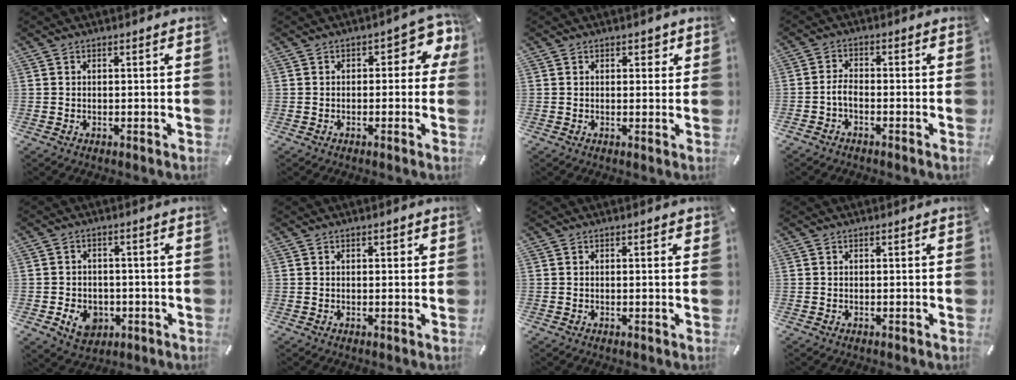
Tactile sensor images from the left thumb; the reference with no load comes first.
{"total": 6.0, "force": [1.2, 3.4, 4.9], "torque": [-0.056, -0.003, 0.012]}
{"total": 1.8, "force": [0.8, 1.3, 1.0], "torque": [0.003, -0.004, 0.006]}
{"total": 3.1, "force": [-1.6, 1.3, 2.2], "torque": [-0.053, 0.004, -0.034]}
{"total": 6.9, "force": [-2.1, 5.8, 3.1], "torque": [-0.054, 0.009, -0.037]}
{"total": 0.7, "force": [0.2, 0.5, 0.4], "torque": [-0.009, 0.004, 0.003]}
{"total": 0.6, "force": [0.2, 0.2, 0.6], "torque": [-0.003, -0.001, 0.001]}
{"total": 0.0}